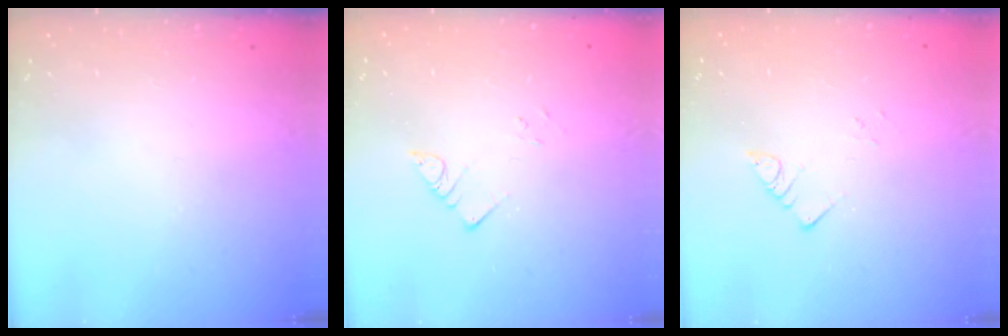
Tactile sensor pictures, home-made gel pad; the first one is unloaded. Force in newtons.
{"total": 2.9, "press": 2.9, "slide": 0.4}
{"total": 2.8, "press": 2.8, "slide": 0.2}